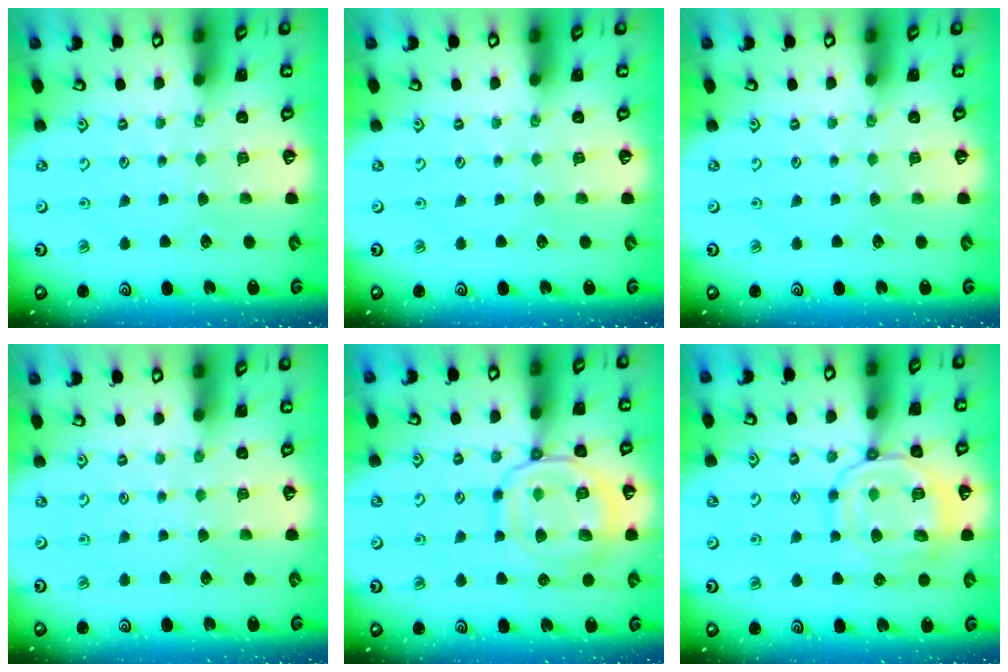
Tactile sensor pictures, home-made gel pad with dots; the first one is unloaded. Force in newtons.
{"total": 0.0}
{"total": 0.0}
{"total": 0.9, "press": 0.9, "slide": 0.1}
{"total": 14.1, "press": 14.0, "slide": 1.5}
{"total": 13.4, "press": 13.3, "slide": 1.4}